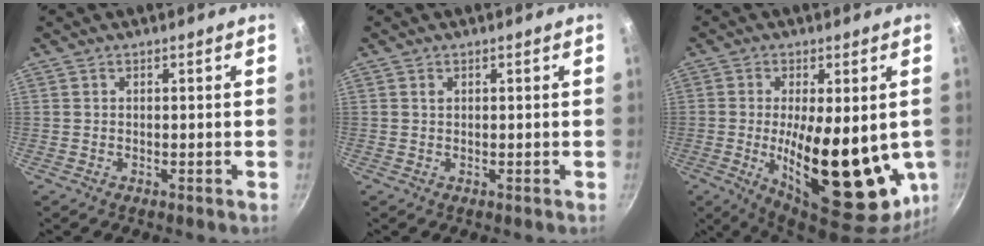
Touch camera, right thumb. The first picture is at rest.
{"total": 0.7, "force": [0.3, 0.4, 0.4], "torque": [-0.007, 0.000, 0.006]}
{"total": 22.8, "force": [-2.1, 9.1, 20.8], "torque": [-0.293, -0.025, -0.016]}